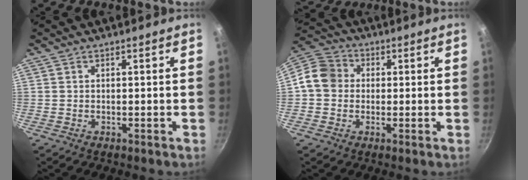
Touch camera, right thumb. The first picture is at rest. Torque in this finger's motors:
{"motor_torque": [0.31, 1.71, 0.39, -0.36, 0.03]}